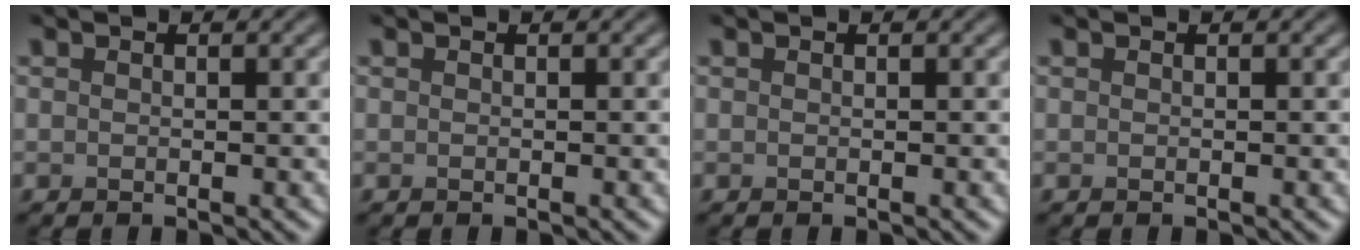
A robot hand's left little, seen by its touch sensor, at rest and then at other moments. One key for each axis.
{"total": 0.0}
{"total": 0.0}
{"total": 0.0}